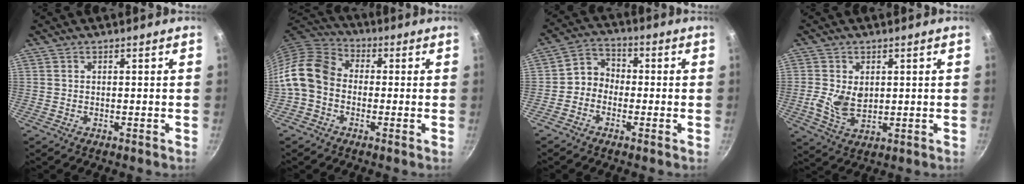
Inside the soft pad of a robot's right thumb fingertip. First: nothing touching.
{"total": 11.7, "force": [-1.8, 9.2, 7.0], "torque": [-0.116, 0.035, -0.058]}
{"total": 5.2, "force": [-1.5, 4.4, 2.3], "torque": [-0.016, 0.029, -0.044]}
{"total": 6.5, "force": [0.5, 4.2, 4.9], "torque": [-0.094, -0.014, 0.014]}